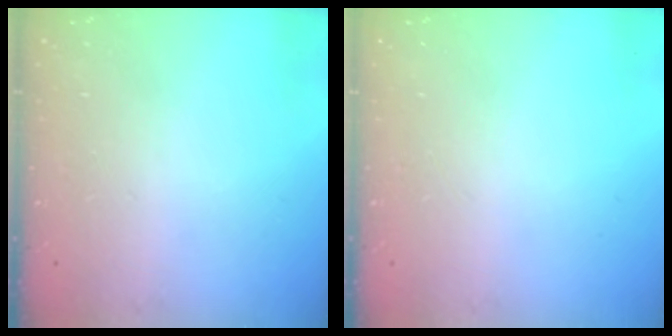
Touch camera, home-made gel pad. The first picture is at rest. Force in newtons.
{"total": 0.0}